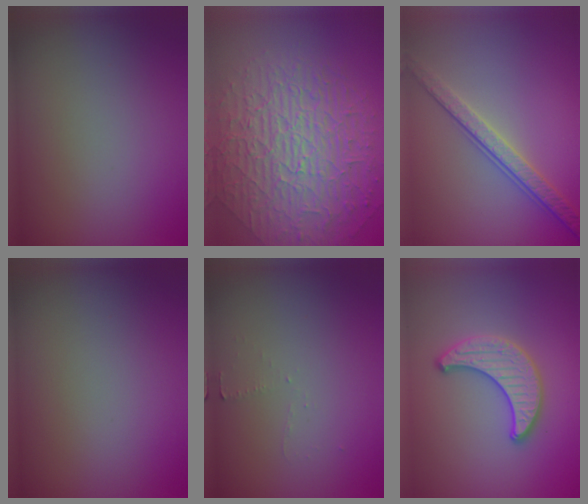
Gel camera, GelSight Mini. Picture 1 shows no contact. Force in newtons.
{"total": 10.2, "press": 6.7, "slide": 7.8}
{"total": 3.4, "press": 3.0, "slide": 1.6}
{"total": 0.0}
{"total": 0.9, "press": 0.8, "slide": 0.3}
{"total": 3.4, "press": 3.4, "slide": 0.2}